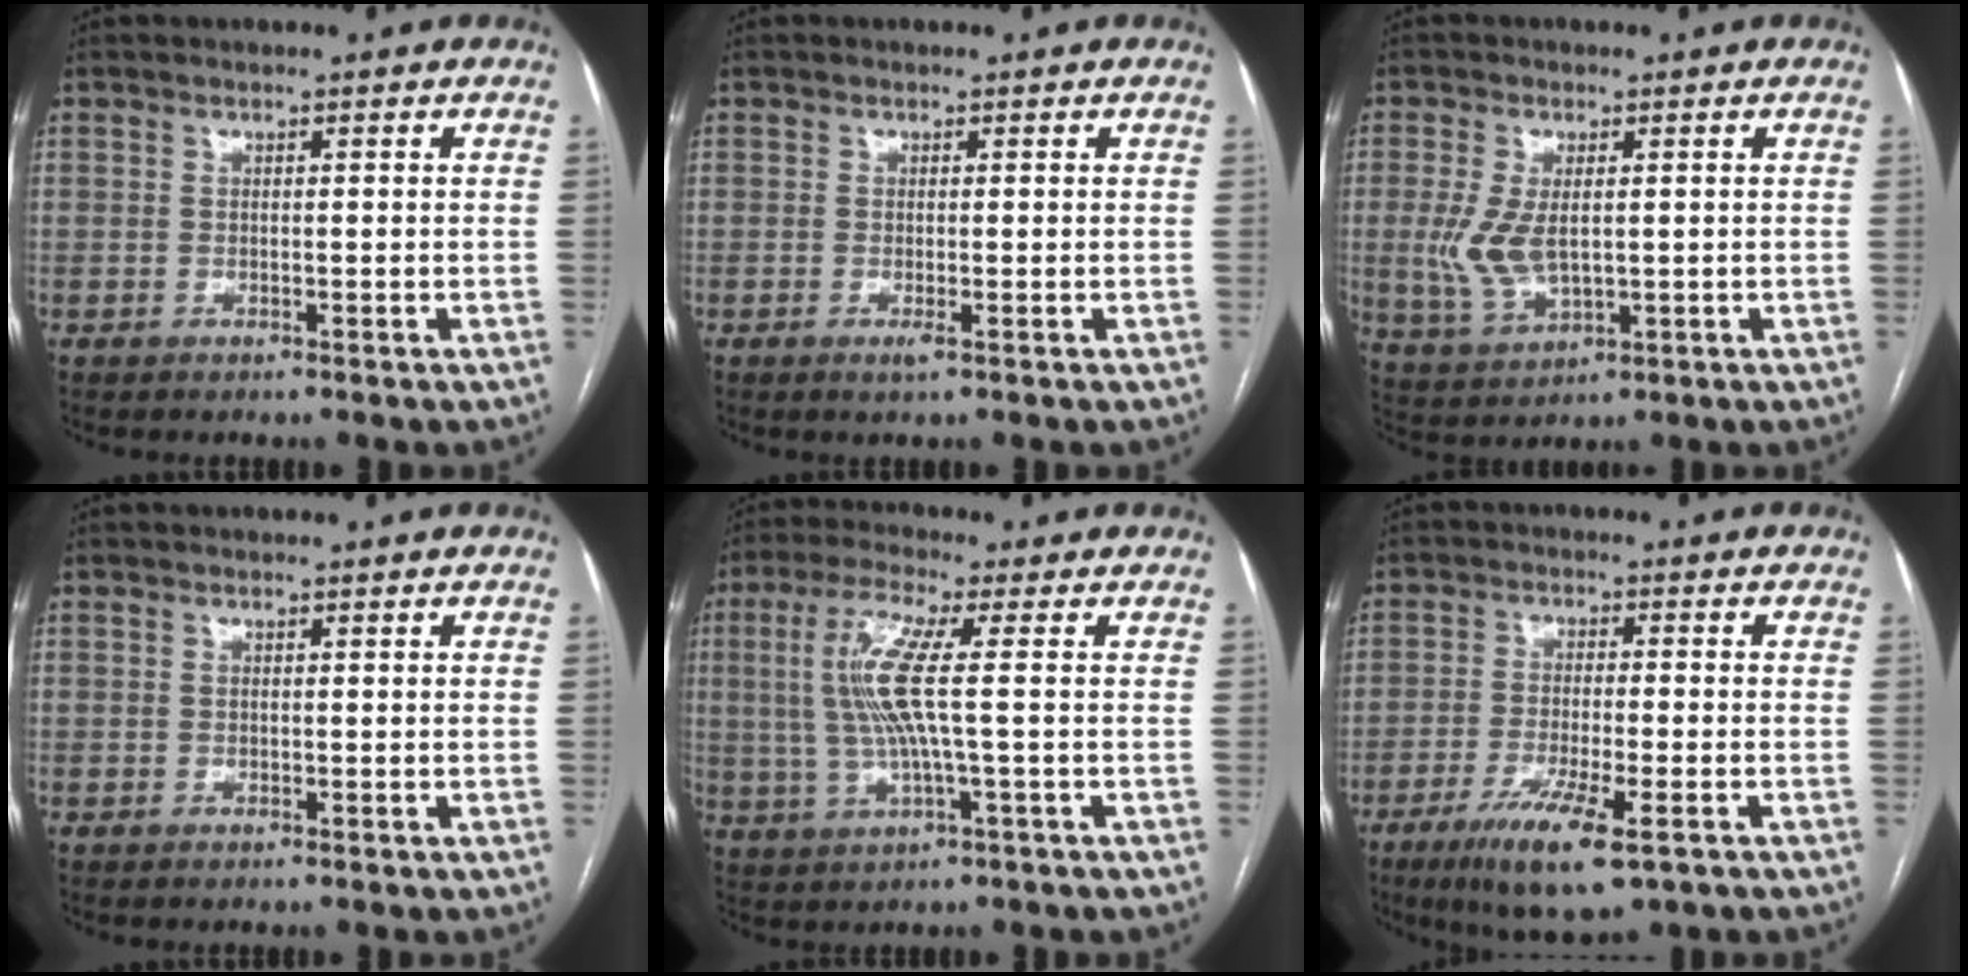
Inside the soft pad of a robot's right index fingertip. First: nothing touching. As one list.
[{"total": 1.3, "force": [-0.5, 0.0, 1.1], "torque": [-0.019, -0.004, -0.008]}, {"total": 7.2, "force": [0.2, 3.4, 6.4], "torque": [-0.145, -0.003, 0.012]}, {"total": 0.0}, {"total": 9.2, "force": [1.0, 0.1, 9.2], "torque": [-0.204, 0.007, 0.018]}, {"total": 10.0, "force": [-5.7, 1.6, 8.1], "torque": [-0.146, -0.024, -0.093]}]